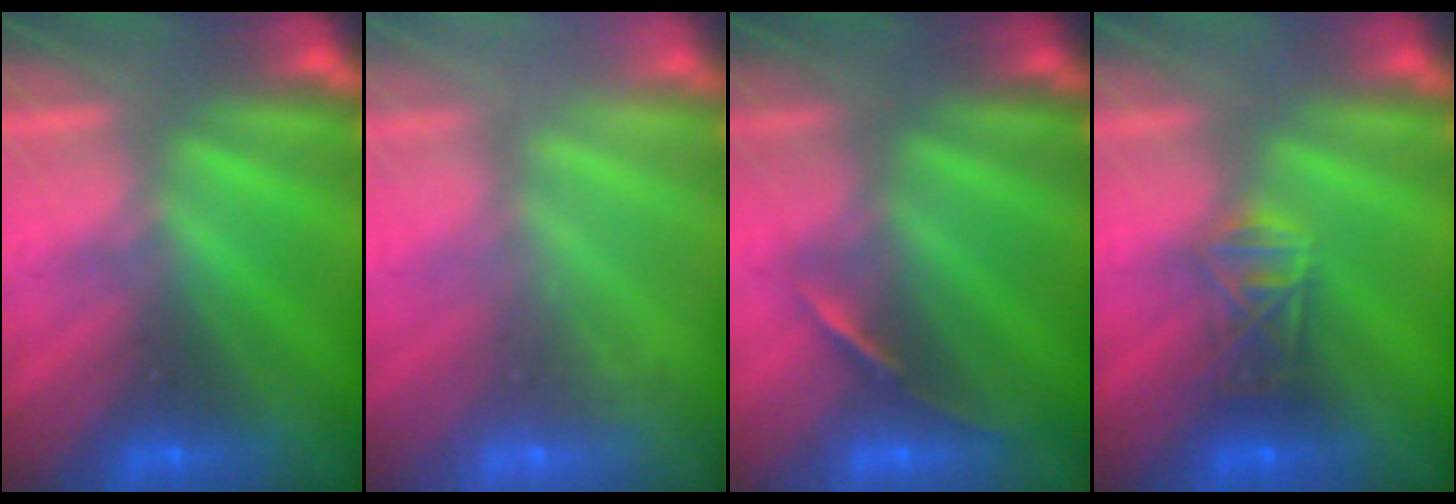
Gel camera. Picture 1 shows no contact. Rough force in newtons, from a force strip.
{"total": 2.6}
{"total": 1.7}
{"total": 2.6}